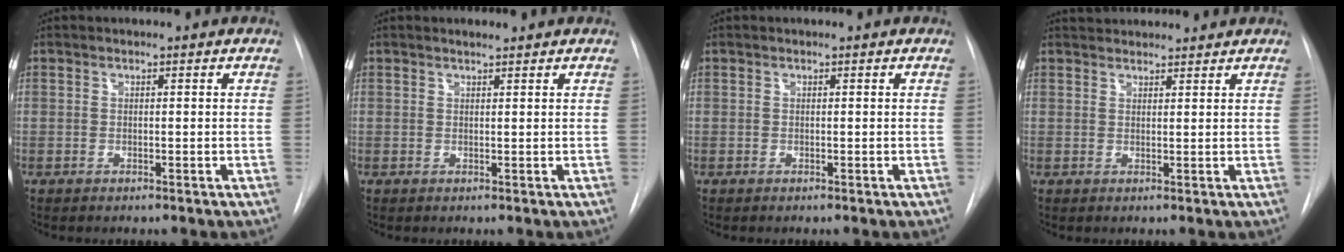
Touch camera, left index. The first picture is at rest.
{"total": 1.4, "force": [1.3, 0.1, 0.5], "torque": [-0.010, 0.008, 0.024]}
{"total": 0.0}
{"total": 6.5, "force": [6.3, 1.1, 1.2], "torque": [-0.015, 0.034, 0.083]}